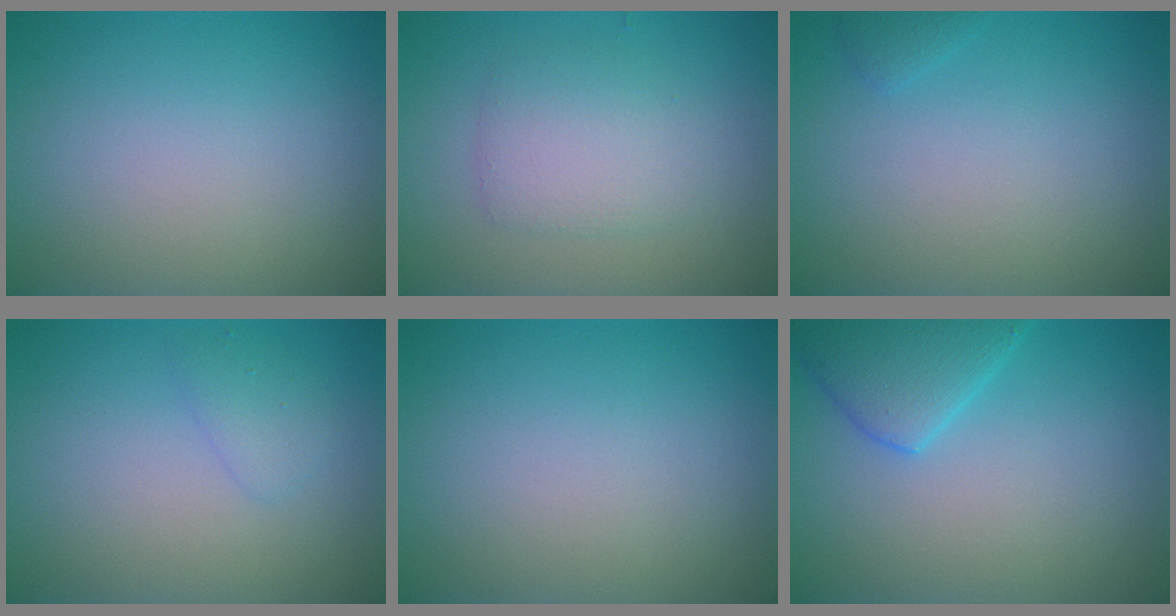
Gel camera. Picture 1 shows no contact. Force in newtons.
{"total": 3.3, "press": 3.3, "slide": 0.1}
{"total": 0.7, "press": 0.7, "slide": 0.1}
{"total": 1.3, "press": 1.3, "slide": 0.0}
{"total": 0.0}
{"total": 4.1, "press": 4.1, "slide": 0.2}